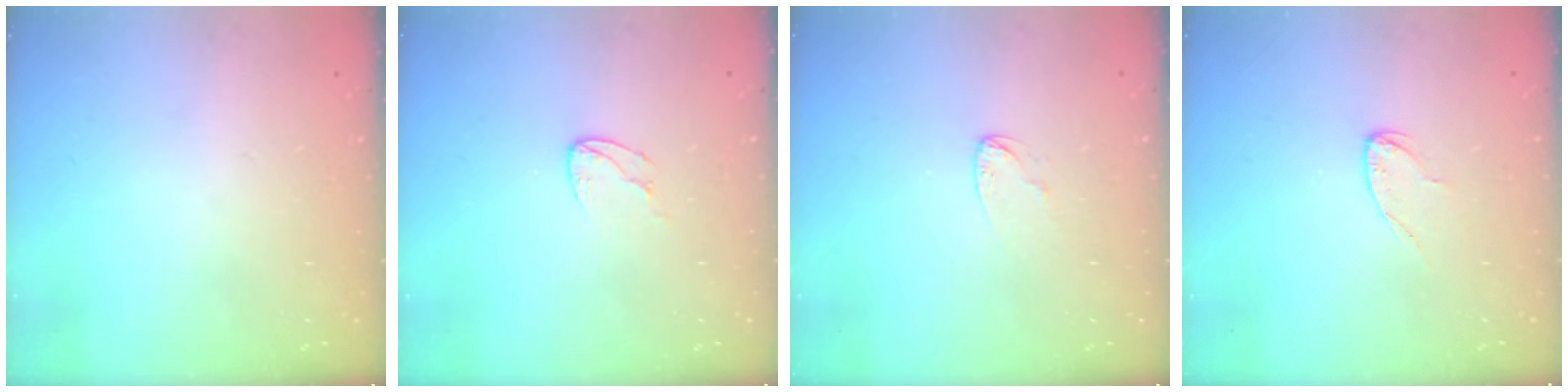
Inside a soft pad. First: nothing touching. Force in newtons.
{"total": 5.8, "press": 5.8, "slide": 0.5}
{"total": 2.4, "press": 2.4, "slide": 0.2}
{"total": 4.7, "press": 4.7, "slide": 0.4}